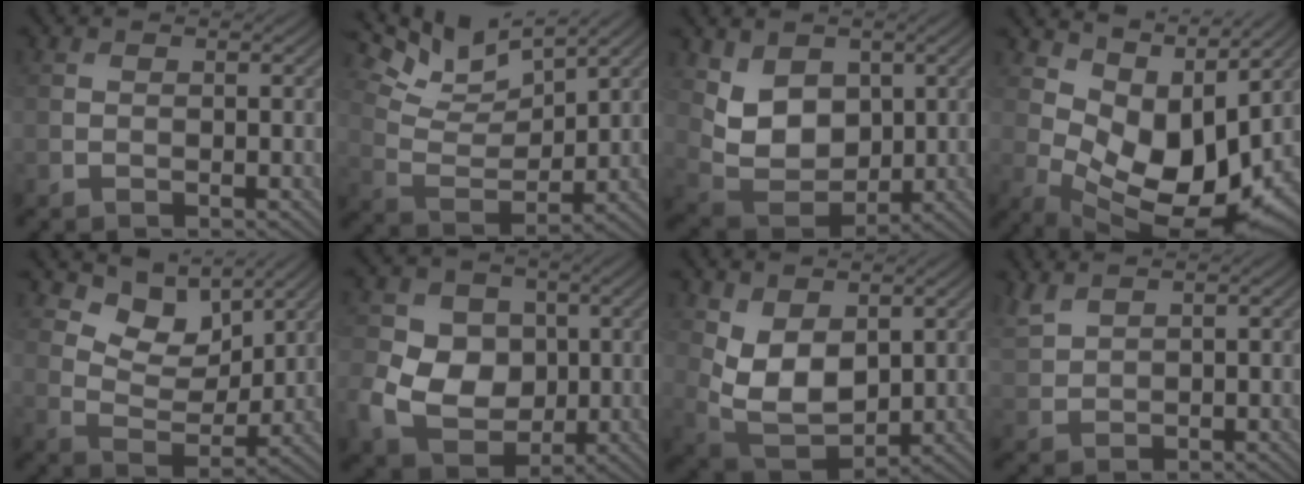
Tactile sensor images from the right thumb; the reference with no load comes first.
{"total": 9.8, "force": [7.3, 3.0, 5.9], "torque": [-0.130, -0.003, 0.127]}
{"total": 7.2, "force": [2.7, 5.2, 4.3], "torque": [-0.104, -0.019, 0.046]}
{"total": 11.2, "force": [3.5, 6.4, 8.6], "torque": [-0.166, -0.022, 0.077]}
{"total": 7.7, "force": [5.3, 4.1, 3.9], "torque": [-0.078, -0.012, 0.090]}
{"total": 9.6, "force": [-0.4, 8.1, 5.3], "torque": [-0.133, -0.007, -0.017]}
{"total": 7.8, "force": [2.2, 4.7, 5.8], "torque": [-0.138, -0.015, 0.042]}
{"total": 3.1, "force": [2.6, 0.8, 1.4], "torque": [-0.047, 0.010, 0.064]}